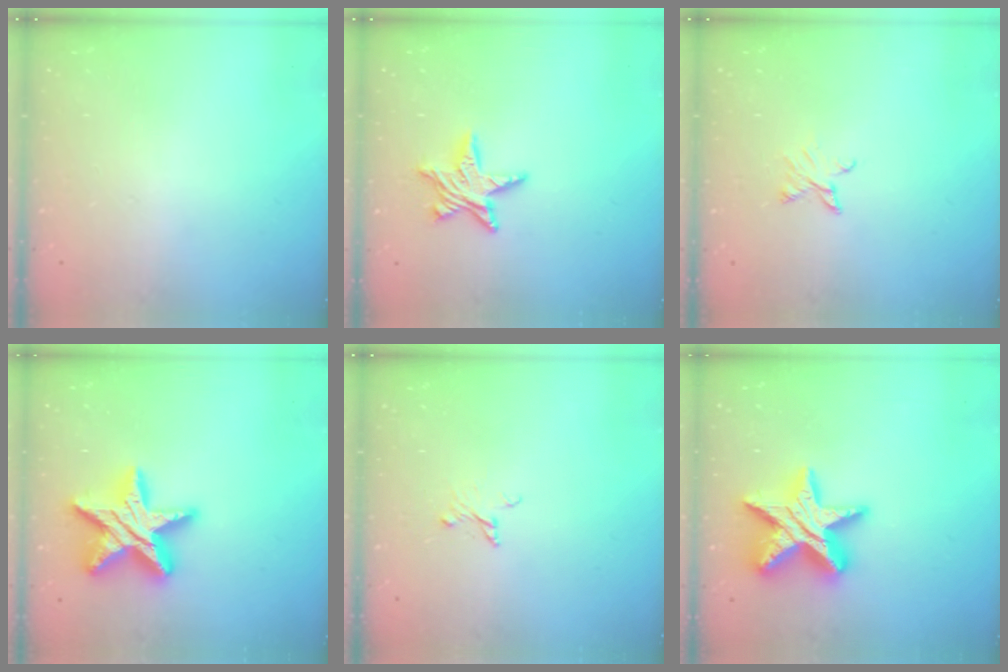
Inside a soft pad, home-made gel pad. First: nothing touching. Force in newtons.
{"total": 8.6, "press": 8.5, "slide": 0.6}
{"total": 3.7, "press": 3.7, "slide": 0.4}
{"total": 19.6, "press": 19.5, "slide": 1.2}
{"total": 2.8, "press": 2.7, "slide": 0.3}
{"total": 18.0, "press": 17.9, "slide": 1.4}